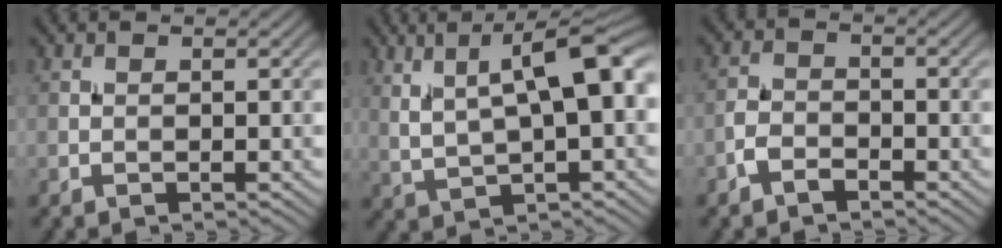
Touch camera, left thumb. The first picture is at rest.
{"total": 10.7, "force": [3.4, 3.3, 9.6], "torque": [-0.174, 0.008, 0.065]}
{"total": 2.7, "force": [-2.0, 1.3, 1.4], "torque": [-0.029, 0.004, -0.048]}